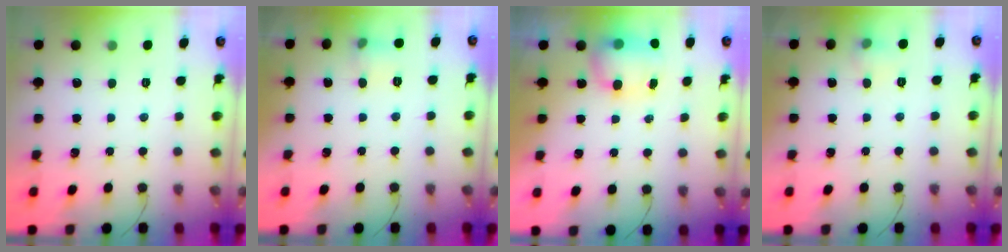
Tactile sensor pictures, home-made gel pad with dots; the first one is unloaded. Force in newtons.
{"total": 5.7, "press": 5.5, "slide": 1.6}
{"total": 7.1, "press": 7.0, "slide": 1.3}
{"total": 5.0, "press": 4.7, "slide": 1.6}